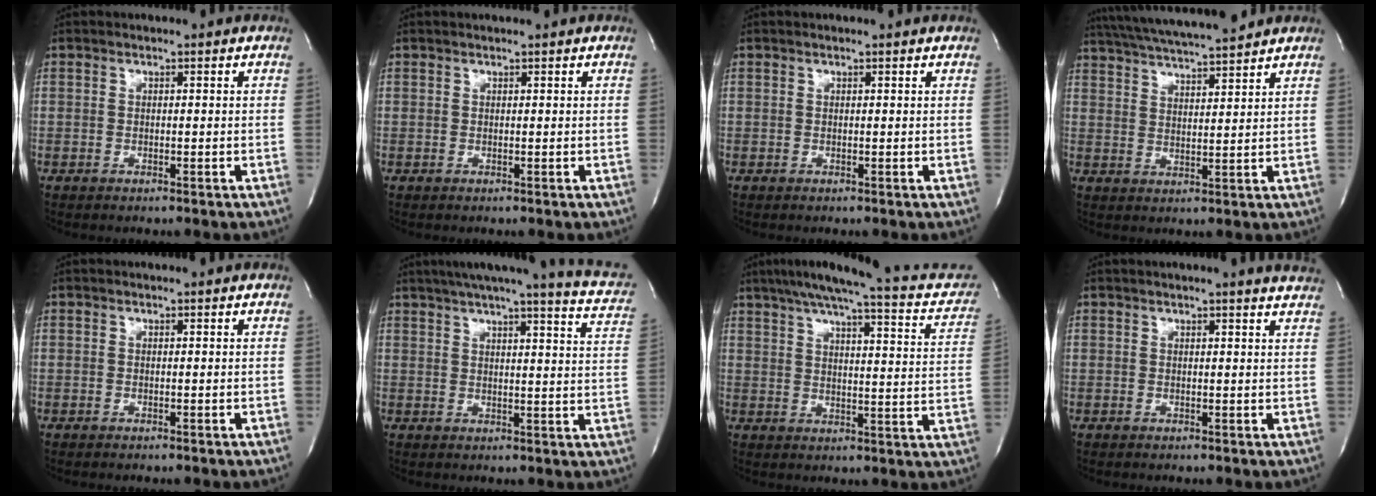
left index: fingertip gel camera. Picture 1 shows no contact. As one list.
[{"total": 1.5, "force": [1.4, -0.1, 0.6], "torque": [-0.008, 0.011, 0.022]}, {"total": 1.5, "force": [1.4, -0.1, 0.6], "torque": [-0.012, 0.010, 0.018]}, {"total": 13.7, "force": [12.3, 0.4, 6.1], "torque": [-0.119, 0.022, 0.196]}, {"total": 0.7, "force": [0.6, 0.0, 0.3], "torque": [-0.004, 0.006, 0.011]}, {"total": 18.6, "force": [15.7, 1.2, 9.9], "torque": [-0.133, -0.017, 0.179]}, {"total": 20.8, "force": [17.2, 3.7, 11.1], "torque": [-0.154, 0.005, 0.204]}, {"total": 8.6, "force": [8.0, -0.4, 3.3], "torque": [-0.045, -0.006, 0.073]}]